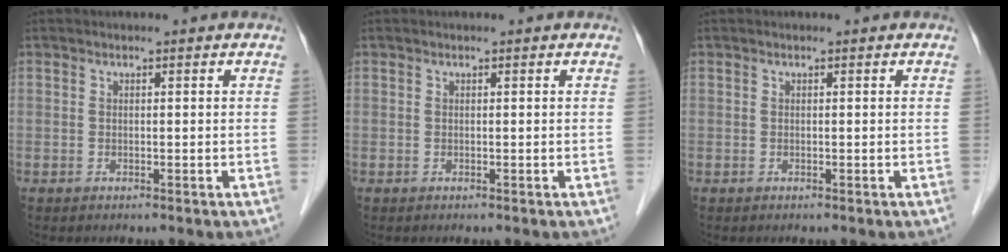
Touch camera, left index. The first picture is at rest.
{"total": 0.0}
{"total": 0.0}